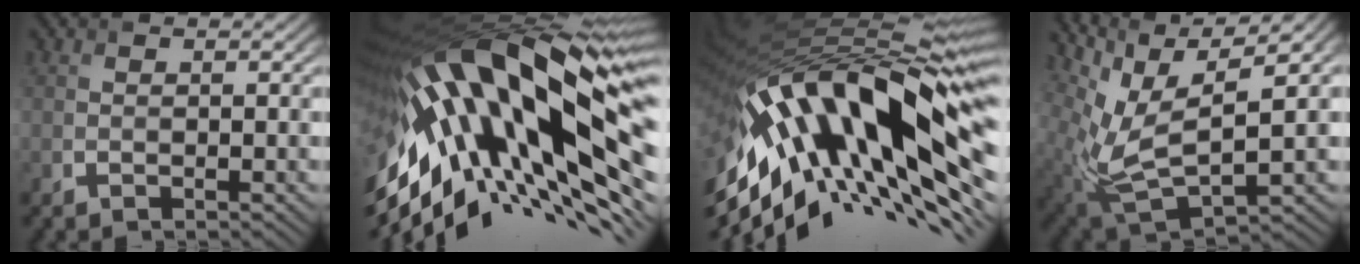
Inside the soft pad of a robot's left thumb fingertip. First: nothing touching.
{"total": 21.2, "force": [-3.0, 8.6, 19.1], "torque": [-0.351, -0.056, -0.050]}
{"total": 19.9, "force": [-4.8, 7.7, 17.8], "torque": [-0.305, -0.041, -0.086]}
{"total": 11.1, "force": [2.8, 4.0, 9.9], "torque": [-0.236, -0.009, 0.068]}